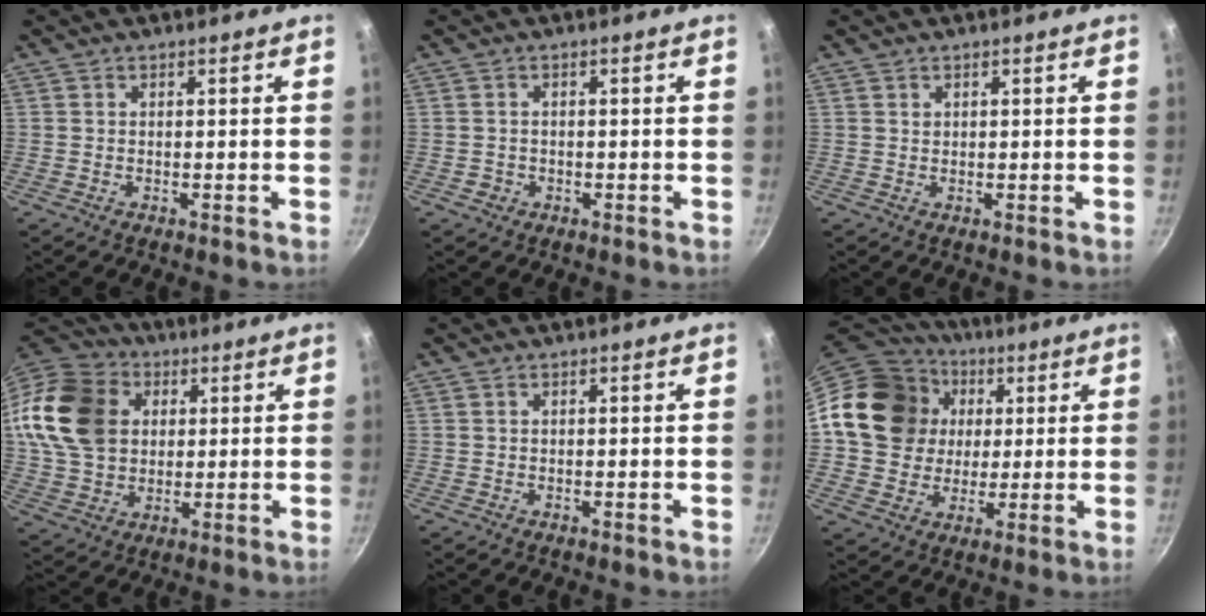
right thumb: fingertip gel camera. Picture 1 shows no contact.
{"total": 1.6, "force": [-0.6, 1.4, 0.5], "torque": [-0.008, 0.004, -0.004]}
{"total": 0.7, "force": [0.4, 0.5, 0.2], "torque": [-0.002, 0.000, 0.008]}
{"total": 20.4, "force": [5.1, 16.0, 11.6], "torque": [-0.212, 0.013, 0.095]}
{"total": 0.0}
{"total": 19.0, "force": [3.4, 16.5, 8.8], "torque": [-0.142, 0.023, 0.059]}